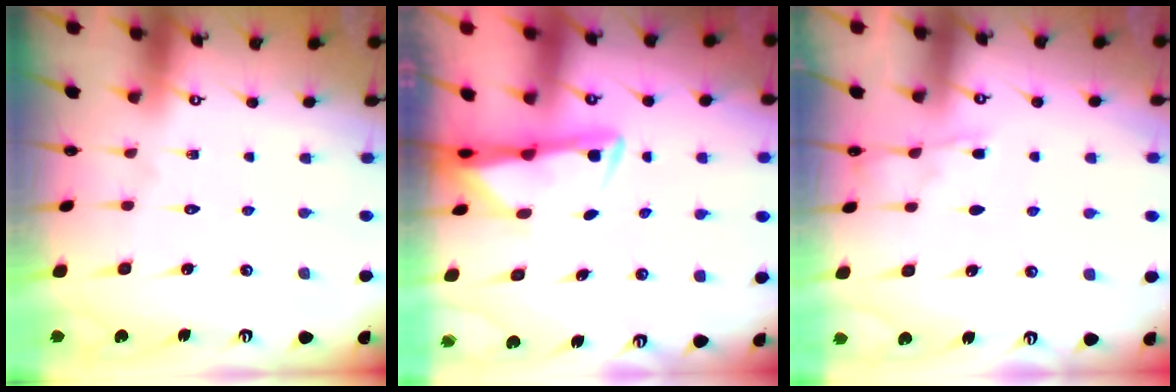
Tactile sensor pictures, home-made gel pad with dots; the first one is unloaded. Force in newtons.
{"total": 2.8, "press": 2.8, "slide": 0.4}
{"total": 3.2, "press": 3.2, "slide": 0.5}